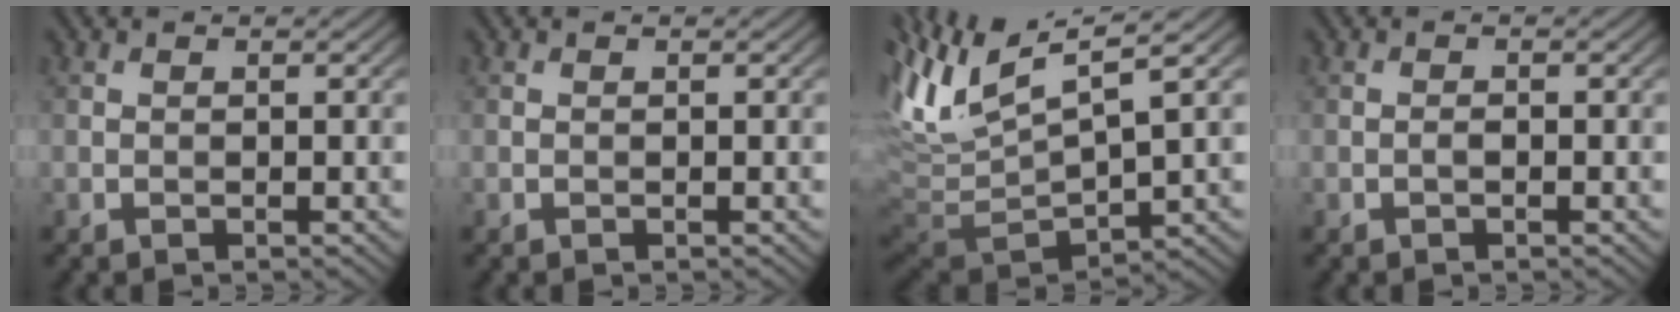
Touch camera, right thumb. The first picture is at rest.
{"total": 0.0}
{"total": 12.4, "force": [5.0, 3.9, 10.7], "torque": [-0.237, 0.017, 0.097]}
{"total": 0.7, "force": [-0.4, 0.2, 0.5], "torque": [-0.011, 0.003, -0.006]}